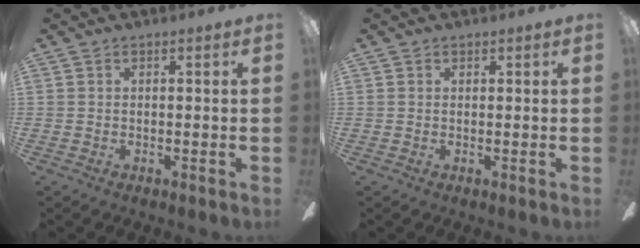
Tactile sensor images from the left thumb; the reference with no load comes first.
{"total": 0.6, "force": [0.4, 0.4, 0.0], "torque": [0.007, -0.004, 0.007]}